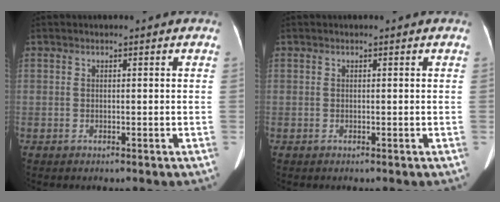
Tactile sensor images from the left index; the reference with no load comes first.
{"total": 0.0}